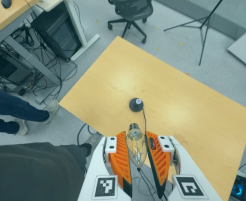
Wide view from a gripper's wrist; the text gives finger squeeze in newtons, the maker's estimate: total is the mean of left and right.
{"total": 11.4, "left": 11.5, "right": 11.2}